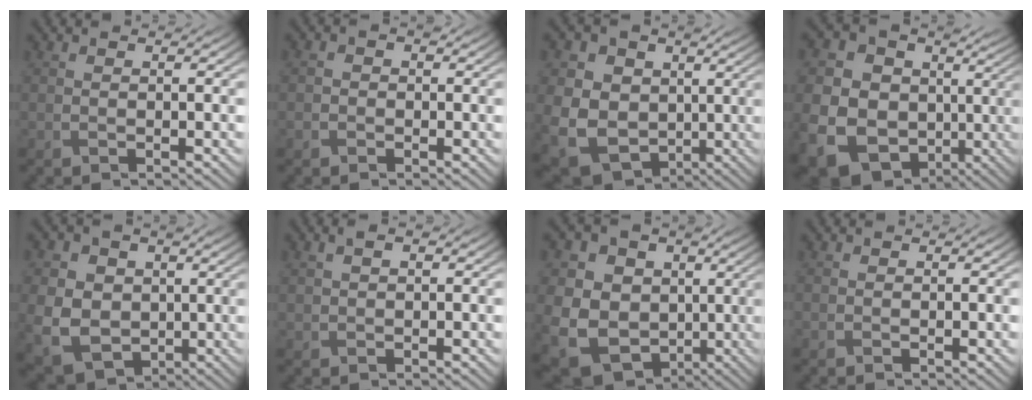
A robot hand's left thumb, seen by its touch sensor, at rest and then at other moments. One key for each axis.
{"total": 1.5, "fx": -0.5, "fy": 1.3, "fz": 0.5, "tx": -0.008, "ty": -0.002, "tz": -0.011}
{"total": 15.1, "fx": 1.8, "fy": 12.7, "fz": 8.0, "tx": -0.224, "ty": 0.001, "tz": 0.028}
{"total": 19.4, "fx": 0.3, "fy": 17.1, "fz": 9.0, "tx": -0.246, "ty": -0.015, "tz": 0.021}
{"total": 10.0, "fx": 0.2, "fy": 8.2, "fz": 5.6, "tx": -0.161, "ty": -0.012, "tz": 0.000}
{"total": 2.2, "fx": 1.0, "fy": 1.1, "fz": 1.6, "tx": -0.036, "ty": 0.003, "tz": 0.021}
{"total": 17.6, "fx": 1.6, "fy": 15.2, "fz": 8.7, "tx": -0.243, "ty": 0.010, "tz": 0.035}
{"total": 0.0}